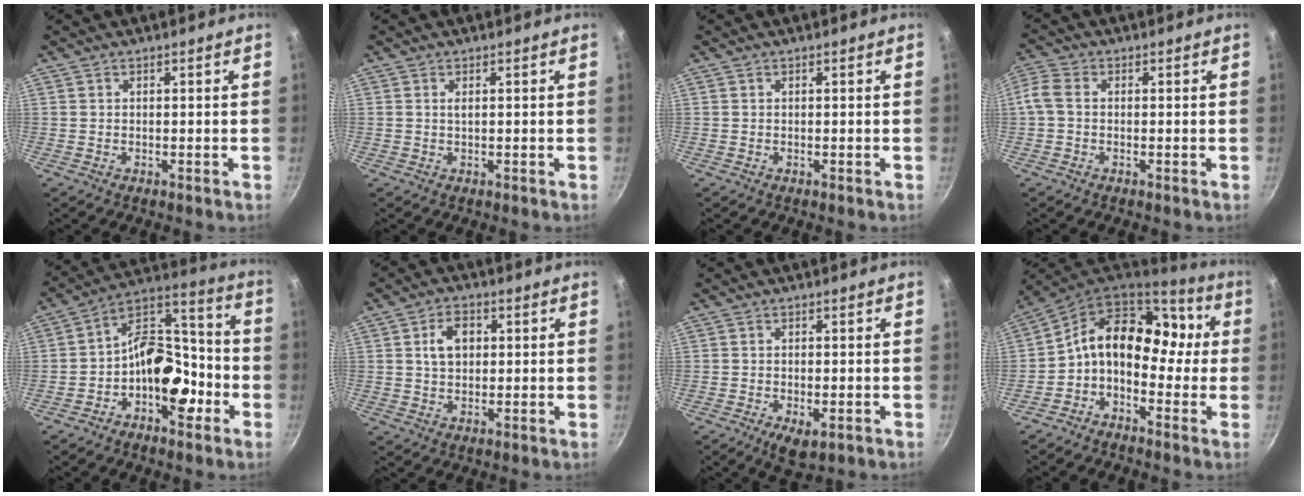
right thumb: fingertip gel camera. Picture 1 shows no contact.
{"total": 0.6, "force": [0.3, 0.1, 0.6], "torque": [-0.013, -0.001, 0.005]}
{"total": 0.0}
{"total": 4.8, "force": [-0.3, 3.5, 3.2], "torque": [-0.077, 0.014, -0.020]}
{"total": 14.8, "force": [-5.2, 9.0, 10.5], "torque": [-0.114, 0.078, -0.096]}
{"total": 5.9, "force": [1.2, 4.1, 4.0], "torque": [-0.052, 0.003, 0.020]}
{"total": 5.1, "force": [-2.0, 2.3, 4.1], "torque": [-0.060, -0.001, -0.026]}
{"total": 14.7, "force": [-0.2, 10.6, 10.1], "torque": [-0.121, 0.051, -0.030]}